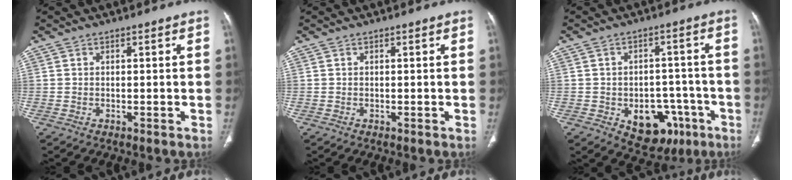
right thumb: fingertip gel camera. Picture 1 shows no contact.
{"total": 0.0}
{"total": 12.0, "force": [-4.9, 8.3, 7.2], "torque": [-0.058, 0.034, -0.054]}